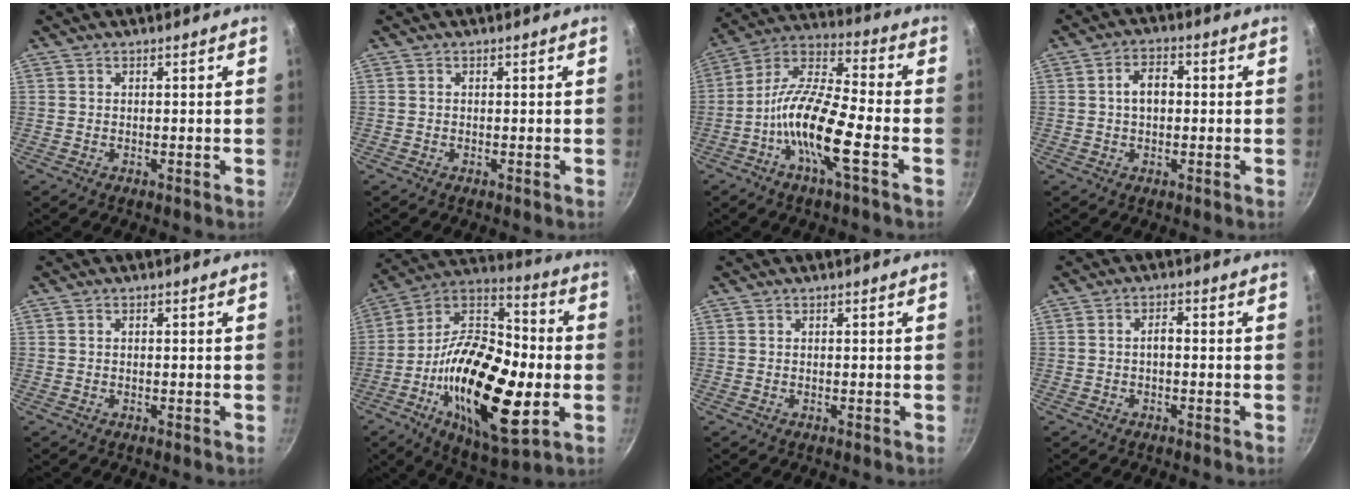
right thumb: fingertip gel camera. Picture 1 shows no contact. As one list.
[{"total": 0.0}, {"total": 15.1, "force": [-5.3, 3.6, 13.6], "torque": [-0.259, 0.041, -0.120]}, {"total": 4.9, "force": [0.4, 3.2, 3.7], "torque": [-0.045, 0.014, 0.000]}, {"total": 0.0}, {"total": 28.3, "force": [-5.7, 12.9, 24.5], "torque": [-0.419, 0.019, -0.110]}, {"total": 0.0}, {"total": 1.7, "force": [-0.5, 0.7, 1.4], "torque": [-0.027, 0.015, -0.011]}]